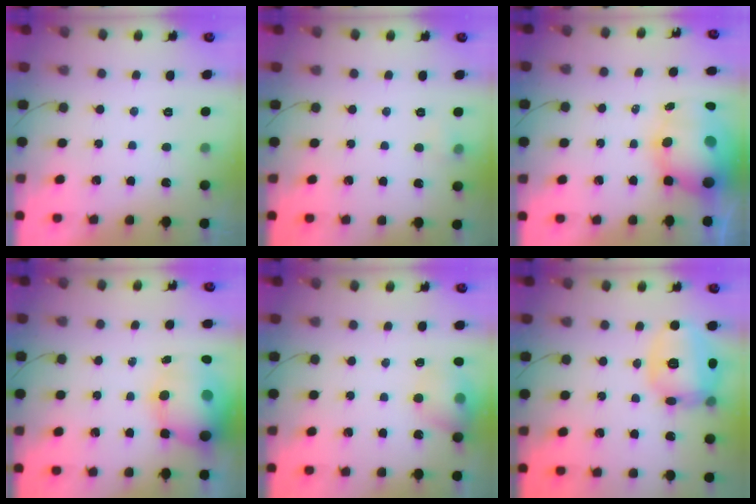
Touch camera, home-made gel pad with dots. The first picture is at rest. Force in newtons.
{"total": 3.5, "press": 3.4, "slide": 1.0}
{"total": 11.9, "press": 11.4, "slide": 3.2}
{"total": 13.9, "press": 13.4, "slide": 3.4}
{"total": 11.8, "press": 9.0, "slide": 7.6}
{"total": 17.7, "press": 17.6, "slide": 1.4}